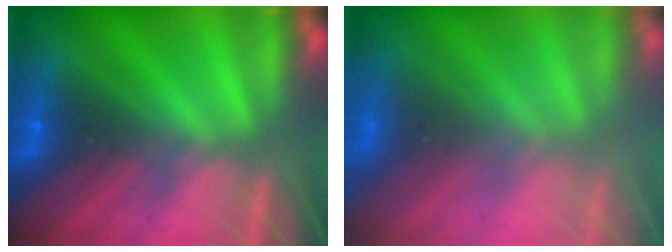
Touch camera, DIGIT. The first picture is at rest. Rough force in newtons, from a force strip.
{"total": 8.9}